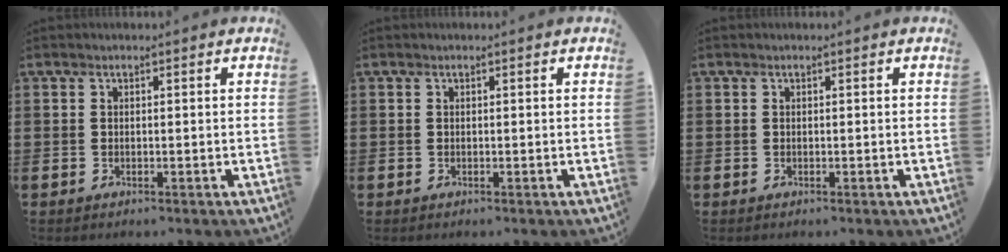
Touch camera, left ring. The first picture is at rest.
{"total": 0.0}
{"total": 0.0}